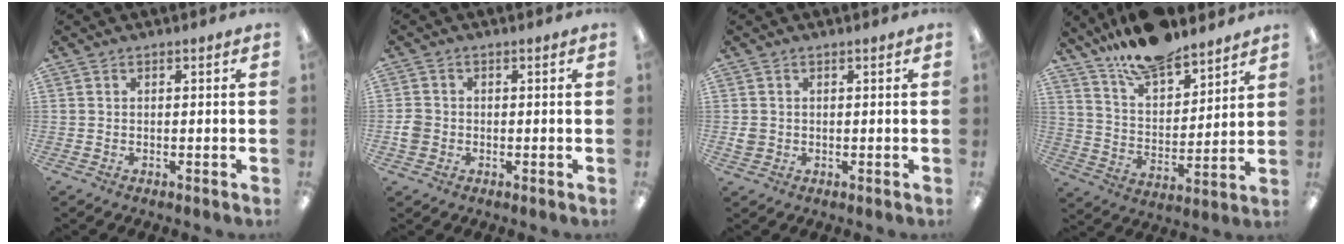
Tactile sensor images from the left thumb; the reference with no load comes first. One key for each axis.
{"total": 3.0, "fx": -0.6, "fy": 2.8, "fz": 1.1, "tx": -0.010, "ty": 0.001, "tz": -0.012}
{"total": 2.1, "fx": 0.2, "fy": 2.0, "fz": 0.6, "tx": -0.005, "ty": 0.001, "tz": 0.001}
{"total": 14.0, "fx": 12.4, "fy": 4.4, "fz": 4.8, "tx": -0.098, "ty": -0.080, "tz": 0.228}